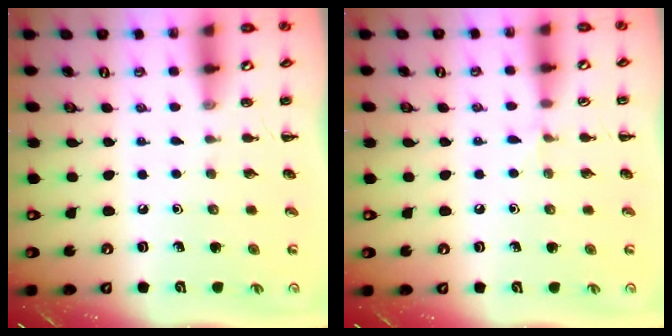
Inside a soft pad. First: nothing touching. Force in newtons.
{"total": 3.6, "press": 3.4, "slide": 1.3}